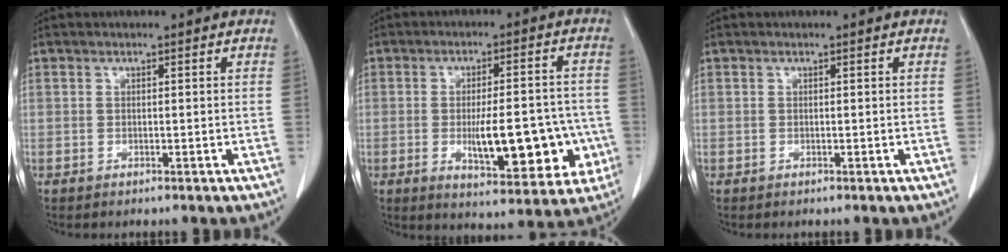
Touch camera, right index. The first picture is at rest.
{"total": 14.2, "force": [-3.2, 4.6, 13.0], "torque": [-0.173, 0.010, -0.032]}
{"total": 0.0}